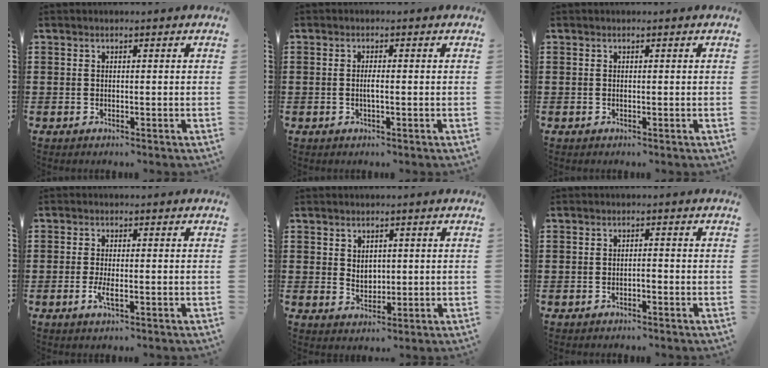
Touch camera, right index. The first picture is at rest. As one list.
[{"total": 1.6, "force": [-0.4, 0.0, 1.5], "torque": [-0.036, -0.009, -0.010]}, {"total": 0.0}, {"total": 2.7, "force": [-0.9, 0.6, 2.5], "torque": [-0.058, -0.010, -0.020]}, {"total": 2.4, "force": [0.9, 1.8, 1.3], "torque": [-0.021, 0.005, 0.015]}, {"total": 0.9, "force": [-0.6, 0.1, 0.7], "torque": [-0.015, -0.005, -0.010]}]